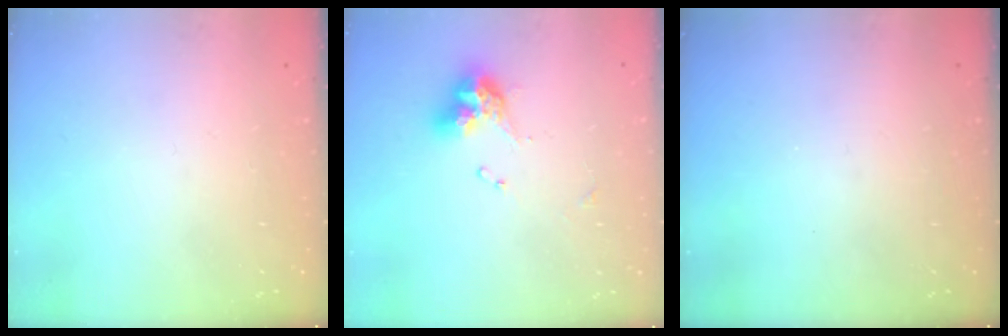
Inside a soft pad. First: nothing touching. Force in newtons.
{"total": 9.7, "press": 9.7, "slide": 1.1}
{"total": 0.0}